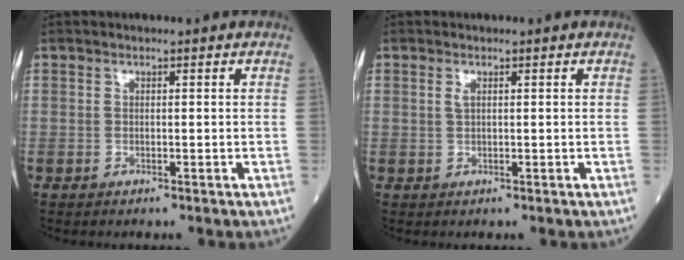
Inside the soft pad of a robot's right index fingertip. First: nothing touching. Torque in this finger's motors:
{"motor_torque": [0.16, -0.03, 0.00, 0.02]}